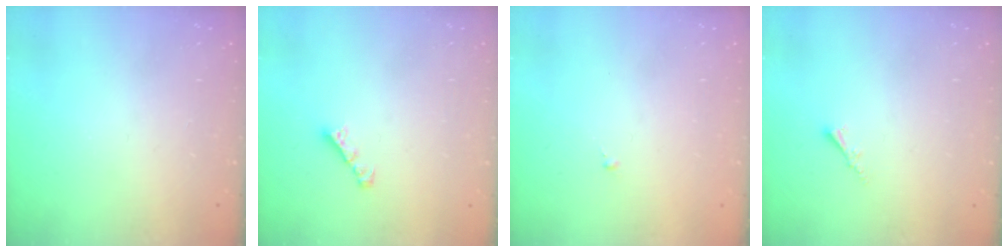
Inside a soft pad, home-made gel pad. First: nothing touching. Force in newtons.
{"total": 2.4, "press": 2.4, "slide": 0.1}
{"total": 0.0}
{"total": 1.8, "press": 1.7, "slide": 0.3}